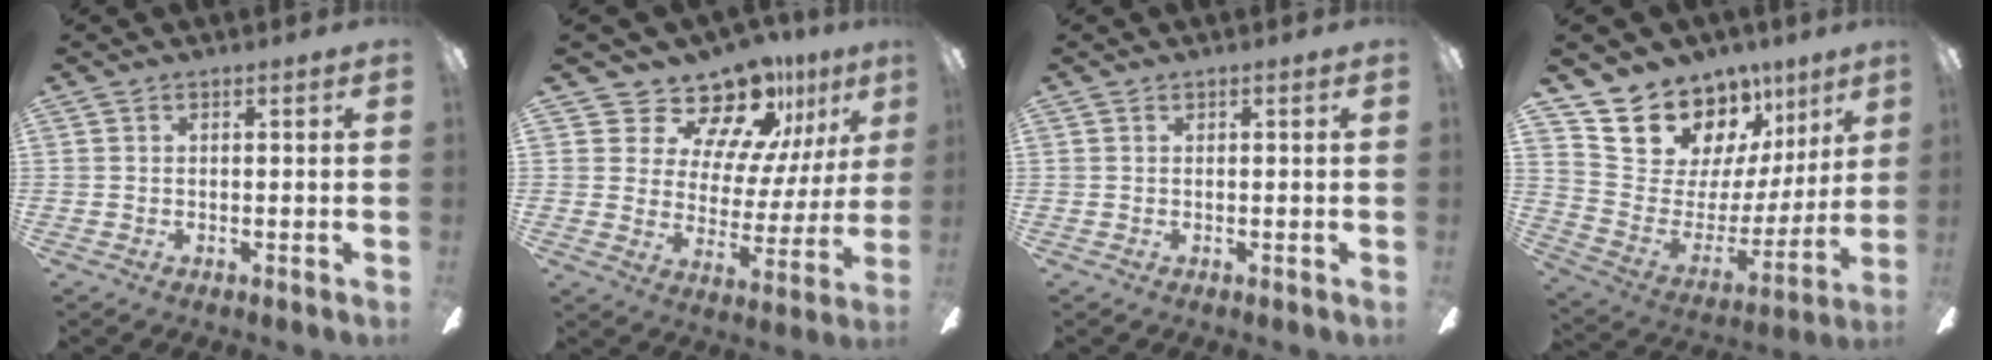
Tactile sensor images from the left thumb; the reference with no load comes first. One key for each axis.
{"total": 16.6, "fx": 14.0, "fy": 6.8, "fz": 5.7, "tx": -0.117, "ty": -0.110, "tz": 0.247}
{"total": 0.0}
{"total": 16.1, "fx": 12.6, "fy": 9.4, "fz": 3.6, "tx": -0.072, "ty": -0.110, "tz": 0.243}